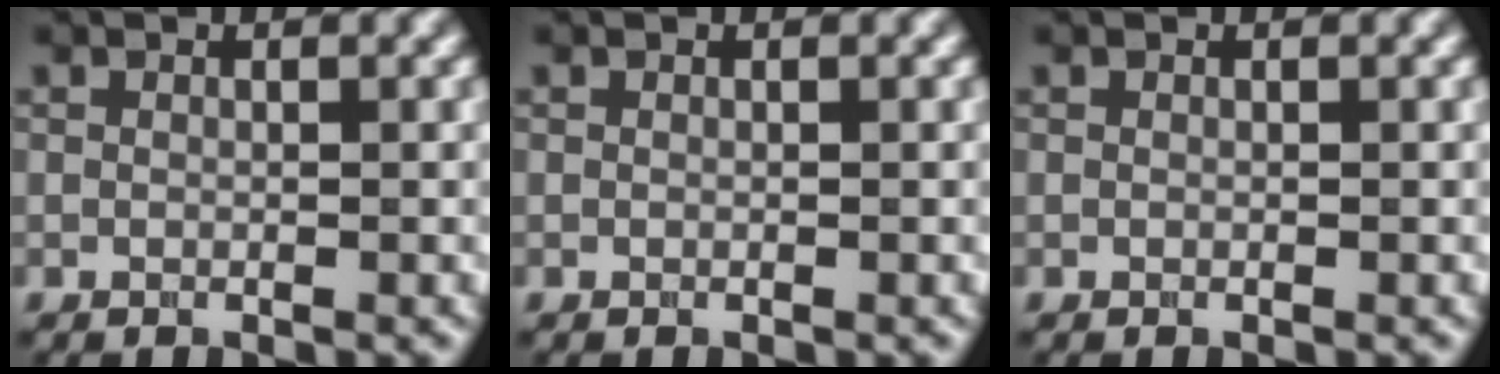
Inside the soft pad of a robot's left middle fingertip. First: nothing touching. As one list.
[{"total": 0.0}, {"total": 0.0}]